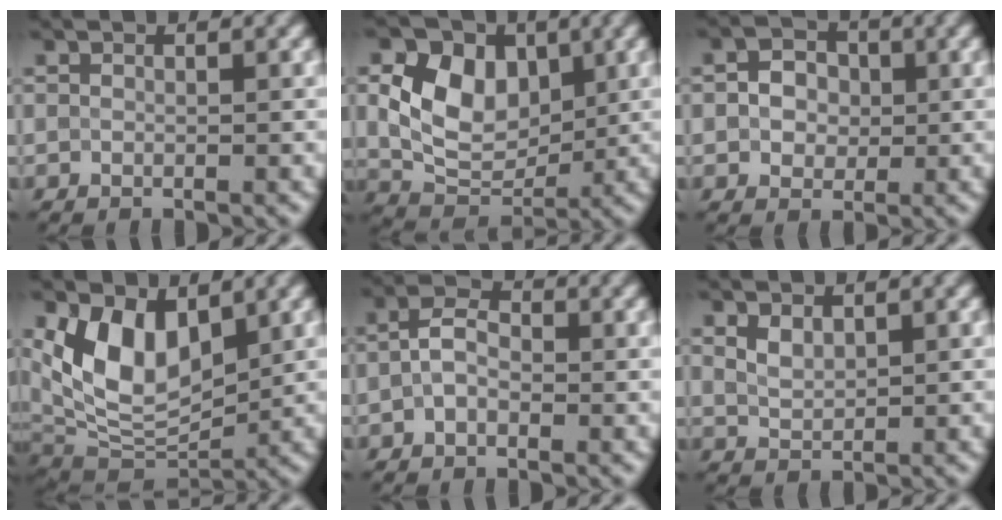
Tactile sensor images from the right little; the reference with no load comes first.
{"total": 7.4, "force": [1.7, 5.2, 5.0], "torque": [-0.103, 0.000, 0.030]}
{"total": 2.9, "force": [0.1, 2.4, 1.7], "torque": [-0.025, 0.006, -0.005]}
{"total": 8.0, "force": [2.4, 4.5, 6.1], "torque": [-0.117, -0.009, 0.042]}
{"total": 2.4, "force": [-0.6, 1.4, 1.8], "torque": [-0.039, 0.012, -0.021]}
{"total": 1.8, "force": [1.1, 0.9, 1.0], "torque": [-0.026, 0.003, 0.026]}